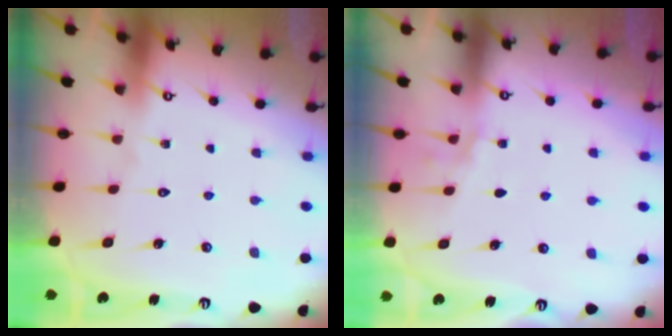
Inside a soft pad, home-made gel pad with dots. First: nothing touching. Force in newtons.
{"total": 2.7, "press": 2.4, "slide": 1.4}